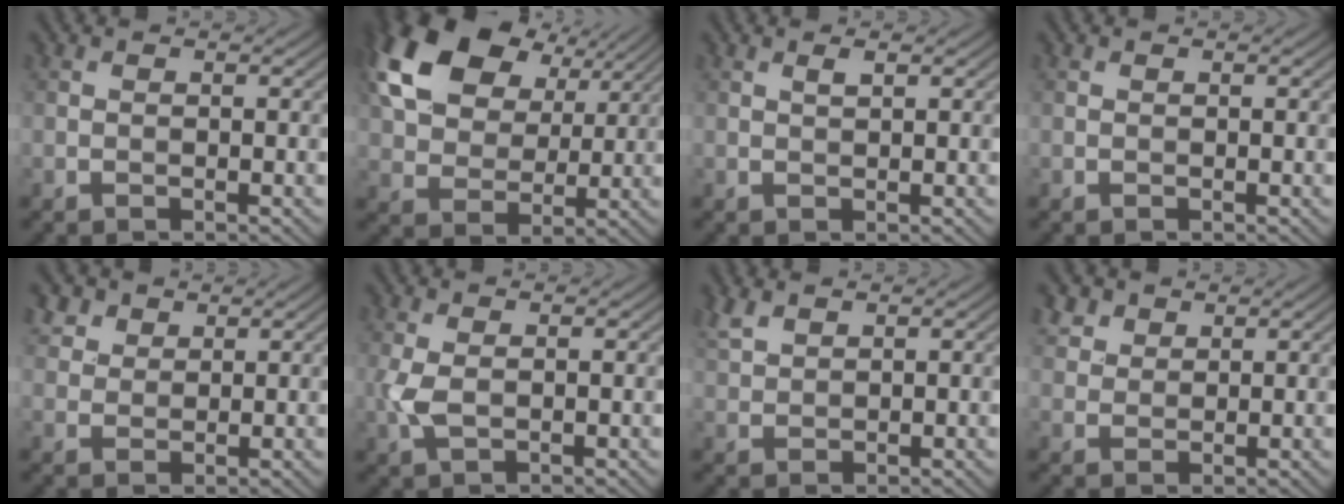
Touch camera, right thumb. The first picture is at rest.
{"total": 16.0, "force": [7.5, 10.1, 9.8], "torque": [-0.221, 0.023, 0.137]}
{"total": 0.9, "force": [0.5, 0.2, 0.8], "torque": [-0.018, 0.001, 0.010]}
{"total": 0.0}
{"total": 3.5, "force": [2.4, 2.3, 1.2], "torque": [-0.038, -0.003, 0.059]}
{"total": 3.1, "force": [0.0, 1.5, 2.7], "torque": [-0.077, -0.002, 0.002]}
{"total": 2.6, "force": [2.0, 0.9, 1.4], "torque": [-0.040, 0.006, 0.050]}
{"total": 3.1, "force": [2.1, 2.0, 1.0], "torque": [-0.031, 0.002, 0.049]}